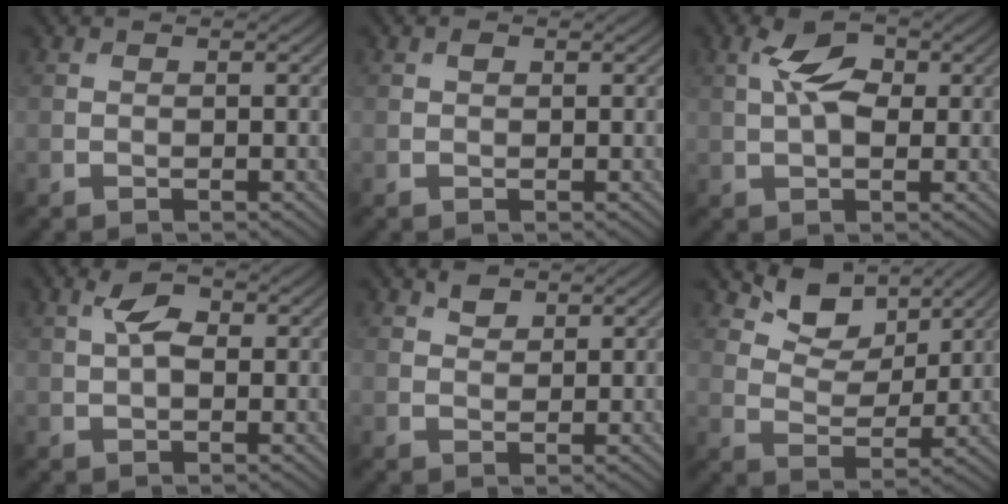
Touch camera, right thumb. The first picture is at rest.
{"total": 0.5, "force": [0.2, 0.4, 0.3], "torque": [-0.007, -0.003, 0.004]}
{"total": 5.0, "force": [0.9, 2.5, 4.3], "torque": [-0.087, 0.006, 0.010]}
{"total": 3.0, "force": [0.5, 1.4, 2.6], "torque": [-0.053, 0.005, 0.005]}
{"total": 1.6, "force": [1.2, 0.9, 0.7], "torque": [-0.014, -0.002, 0.023]}
{"total": 6.7, "force": [4.5, 3.6, 3.5], "torque": [-0.069, -0.010, 0.077]}